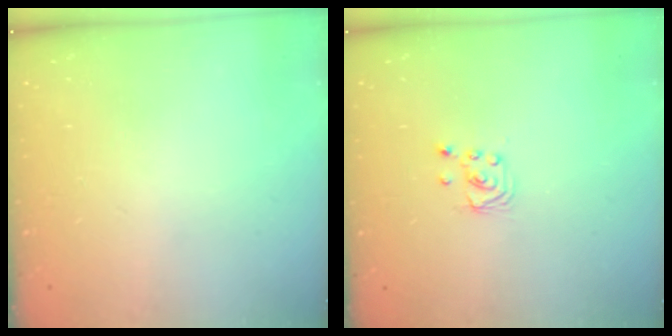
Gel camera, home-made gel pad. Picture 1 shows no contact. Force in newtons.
{"total": 2.0, "press": 2.0, "slide": 0.2}